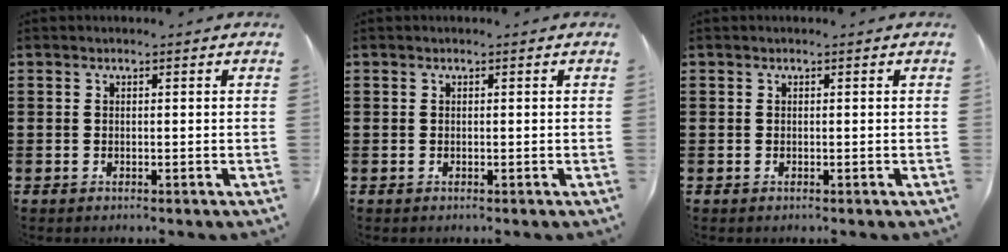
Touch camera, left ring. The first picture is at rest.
{"total": 0.0}
{"total": 0.0}